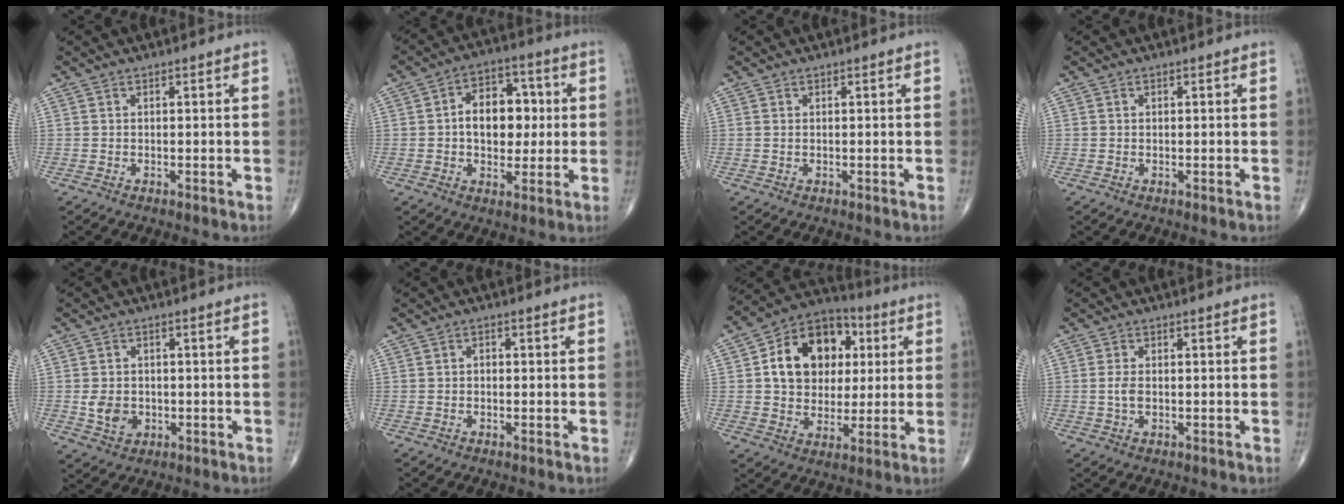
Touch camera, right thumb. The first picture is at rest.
{"total": 11.7, "force": [0.7, 7.9, 8.6], "torque": [-0.090, 0.018, 0.008]}
{"total": 0.0}
{"total": 0.0}
{"total": 5.1, "force": [-0.7, 4.0, 3.0], "torque": [-0.040, 0.000, -0.004]}
{"total": 1.1, "force": [0.0, 0.7, 0.8], "torque": [-0.008, 0.005, -0.003]}
{"total": 17.2, "force": [3.6, 13.1, 10.5], "torque": [-0.132, 0.010, 0.056]}
{"total": 2.6, "force": [-0.1, 1.5, 2.1], "torque": [-0.044, -0.001, -0.003]}